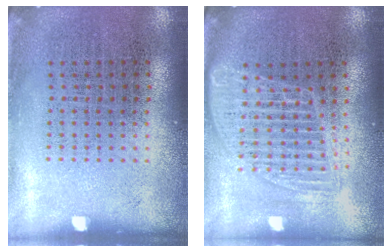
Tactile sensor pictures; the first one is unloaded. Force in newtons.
{"total": 1.6, "press": 1.4, "slide": 0.8}